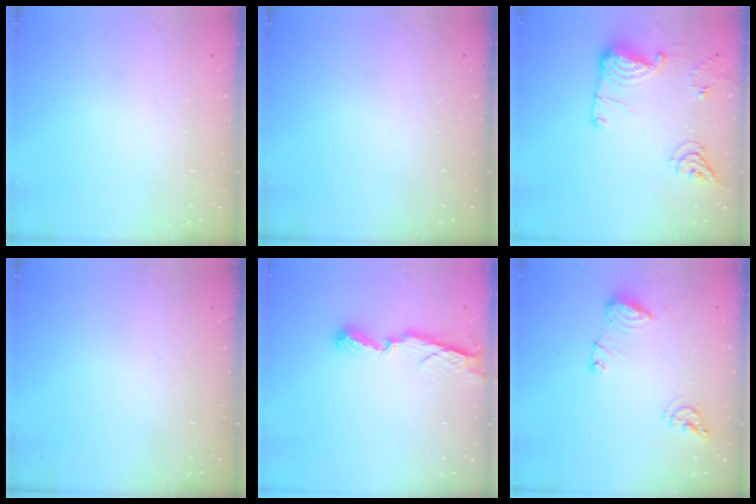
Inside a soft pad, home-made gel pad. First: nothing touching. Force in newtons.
{"total": 0.0}
{"total": 12.9, "press": 12.9, "slide": 0.7}
{"total": 0.0}
{"total": 7.8, "press": 7.8, "slide": 0.5}
{"total": 10.5, "press": 10.4, "slide": 1.1}